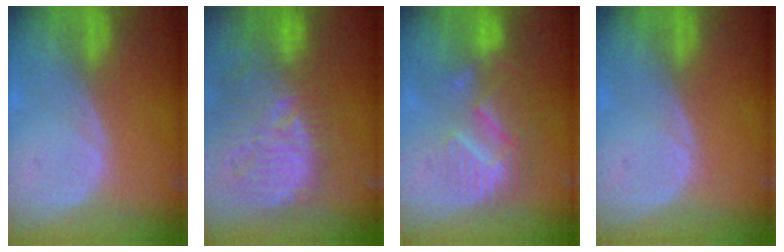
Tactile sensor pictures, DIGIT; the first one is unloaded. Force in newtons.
{"total": 14.0, "press": 12.8, "slide": 5.8}
{"total": 8.9, "press": 8.0, "slide": 3.7}
{"total": 0.0}